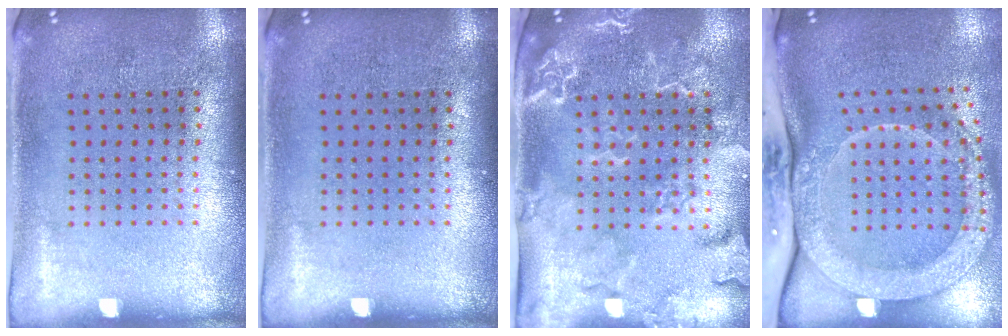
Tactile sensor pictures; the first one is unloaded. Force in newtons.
{"total": 0.0}
{"total": 2.8, "press": 2.5, "slide": 1.3}
{"total": 3.1, "press": 2.3, "slide": 2.1}